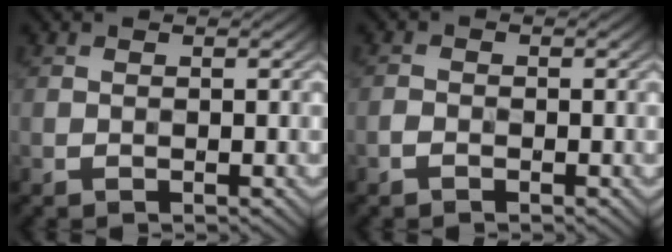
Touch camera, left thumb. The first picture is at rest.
{"total": 1.1, "force": [-0.8, 0.7, 0.4], "torque": [-0.008, 0.001, -0.018]}